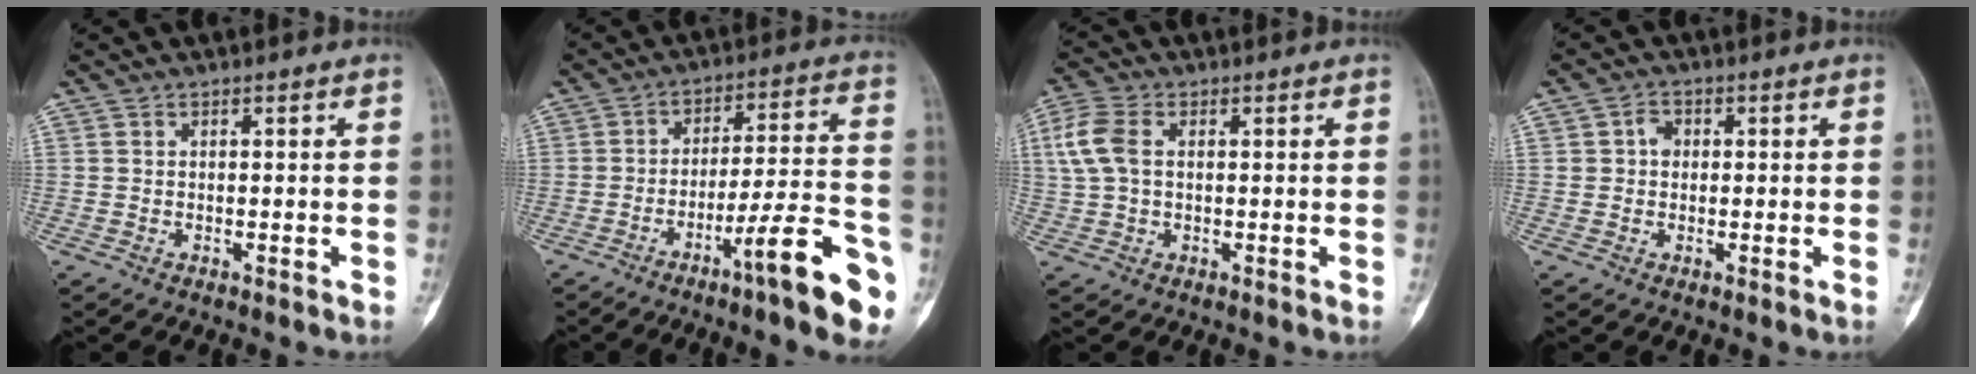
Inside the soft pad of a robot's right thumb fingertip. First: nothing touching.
{"total": 14.8, "force": [-7.8, 2.0, 12.5], "torque": [-0.177, 0.050, -0.115]}
{"total": 7.1, "force": [1.3, 4.6, 5.3], "torque": [-0.133, 0.017, 0.026]}
{"total": 2.5, "force": [0.3, 2.1, 1.3], "torque": [-0.010, 0.006, 0.001]}